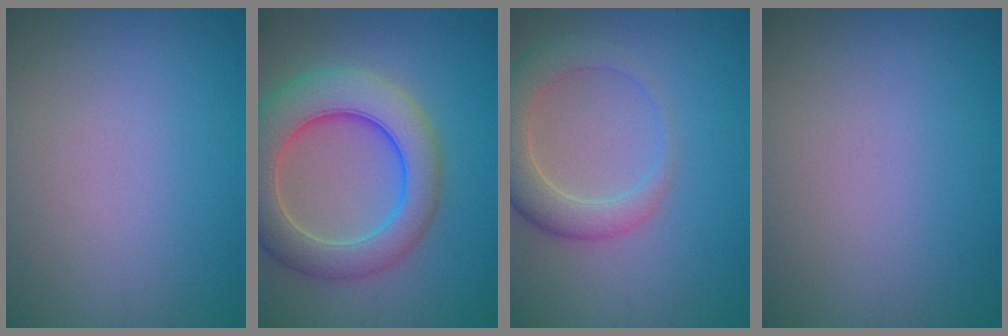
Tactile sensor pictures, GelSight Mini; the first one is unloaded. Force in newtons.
{"total": 9.6, "press": 9.5, "slide": 0.5}
{"total": 5.1, "press": 5.1, "slide": 0.5}
{"total": 0.0}